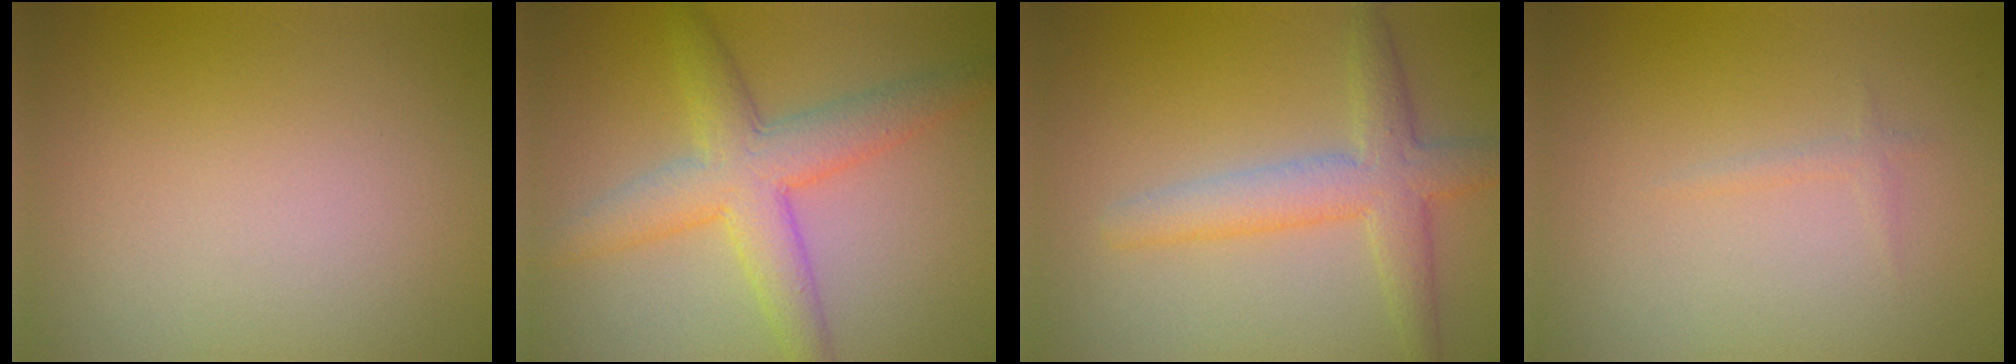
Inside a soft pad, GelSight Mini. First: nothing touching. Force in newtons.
{"total": 5.7, "press": 5.7, "slide": 0.1}
{"total": 4.3, "press": 4.2, "slide": 0.2}
{"total": 0.7, "press": 0.7, "slide": 0.1}